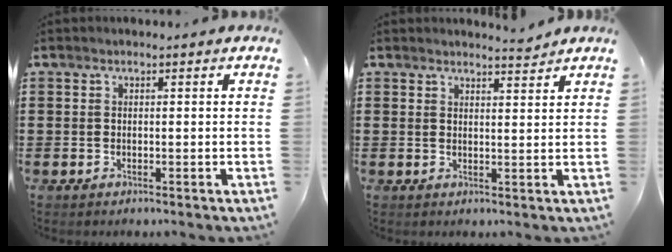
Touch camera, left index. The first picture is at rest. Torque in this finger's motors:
{"motor_torque": [0.36, 0.13, 0.11, 0.02]}